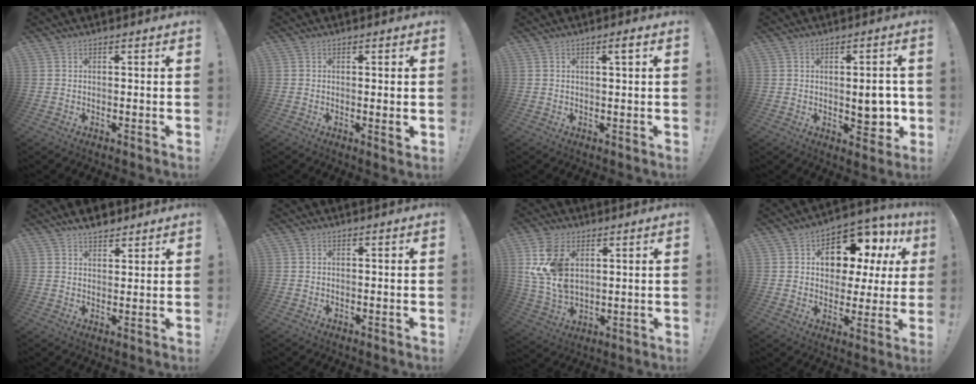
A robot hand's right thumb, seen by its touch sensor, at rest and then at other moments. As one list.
[{"total": 2.3, "force": [0.3, 0.2, 2.3], "torque": [-0.027, -0.005, 0.003]}, {"total": 2.2, "force": [0.9, 0.1, 2.0], "torque": [-0.024, -0.005, 0.009]}, {"total": 8.1, "force": [-0.2, 4.1, 7.0], "torque": [-0.069, -0.011, -0.001]}, {"total": 5.0, "force": [4.4, 2.0, 1.3], "torque": [-0.021, -0.023, 0.080]}, {"total": 0.0}, {"total": 13.4, "force": [4.7, 8.8, 9.0], "torque": [-0.183, -0.022, 0.090]}, {"total": 11.9, "force": [6.2, 7.6, 6.8], "torque": [-0.102, -0.045, 0.111]}]